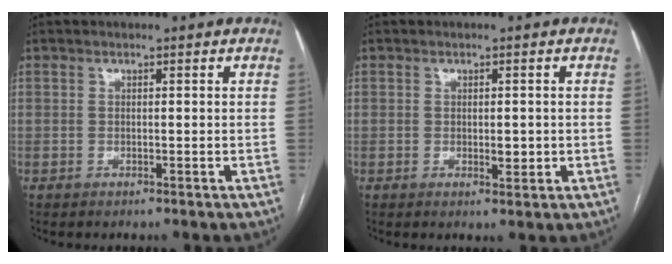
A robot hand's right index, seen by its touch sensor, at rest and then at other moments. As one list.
[{"total": 2.1, "force": [-0.1, 0.9, 1.9], "torque": [-0.028, -0.003, 0.002]}]